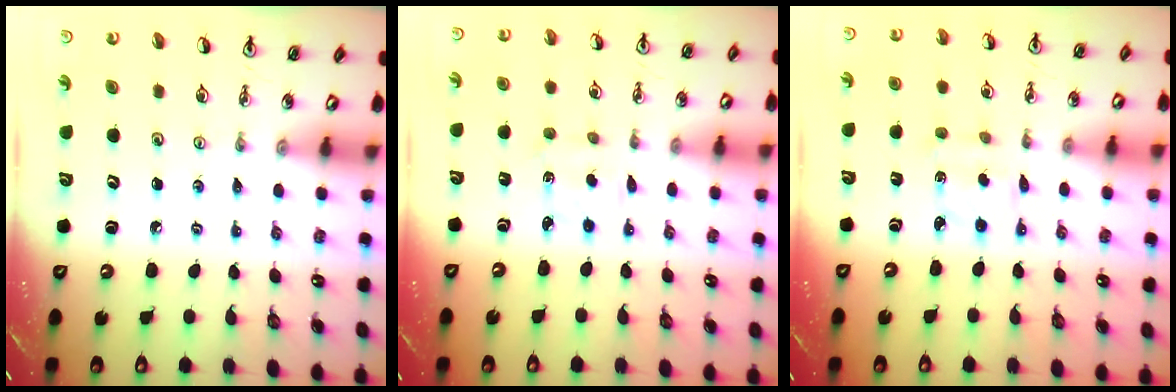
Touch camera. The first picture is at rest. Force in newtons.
{"total": 2.6, "press": 2.5, "slide": 0.3}
{"total": 2.2, "press": 2.1, "slide": 0.6}